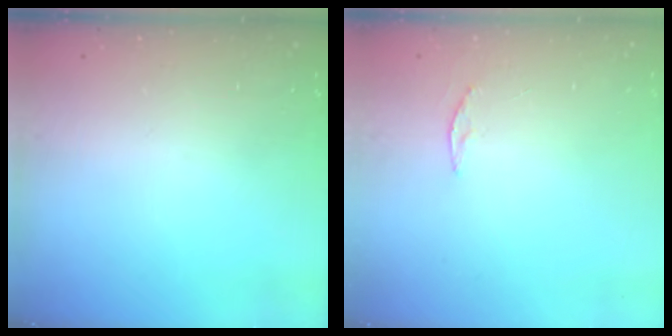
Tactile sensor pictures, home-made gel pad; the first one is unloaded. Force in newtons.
{"total": 3.3, "press": 3.3, "slide": 0.4}